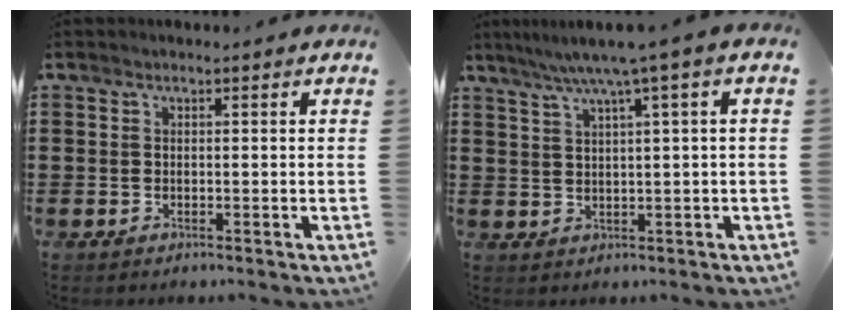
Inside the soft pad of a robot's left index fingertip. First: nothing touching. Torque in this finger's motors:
{"motor_torque": [1.11, -1.03, 0.66, 0.16]}